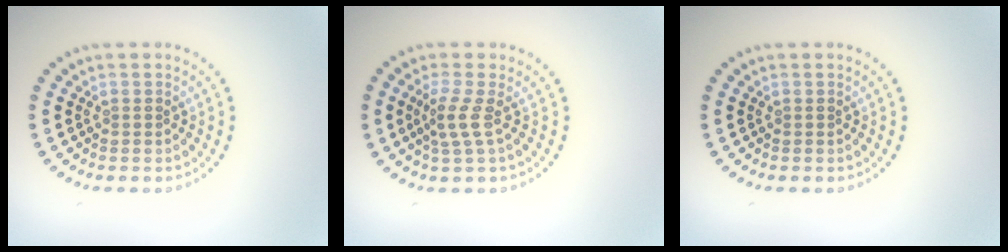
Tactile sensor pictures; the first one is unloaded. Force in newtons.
{"total": 2.1, "press": 1.5, "slide": 1.5}
{"total": 0.0}